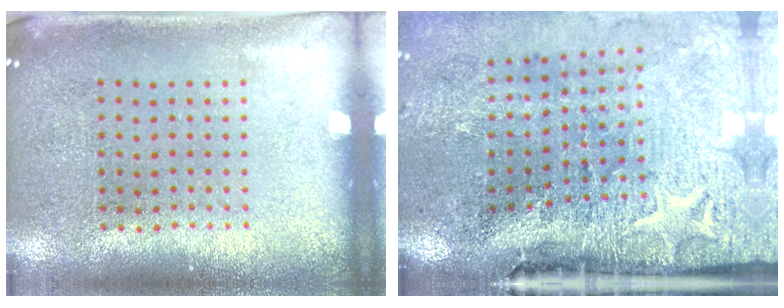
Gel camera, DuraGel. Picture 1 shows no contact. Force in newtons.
{"total": 5.0, "press": 3.9, "slide": 3.1}